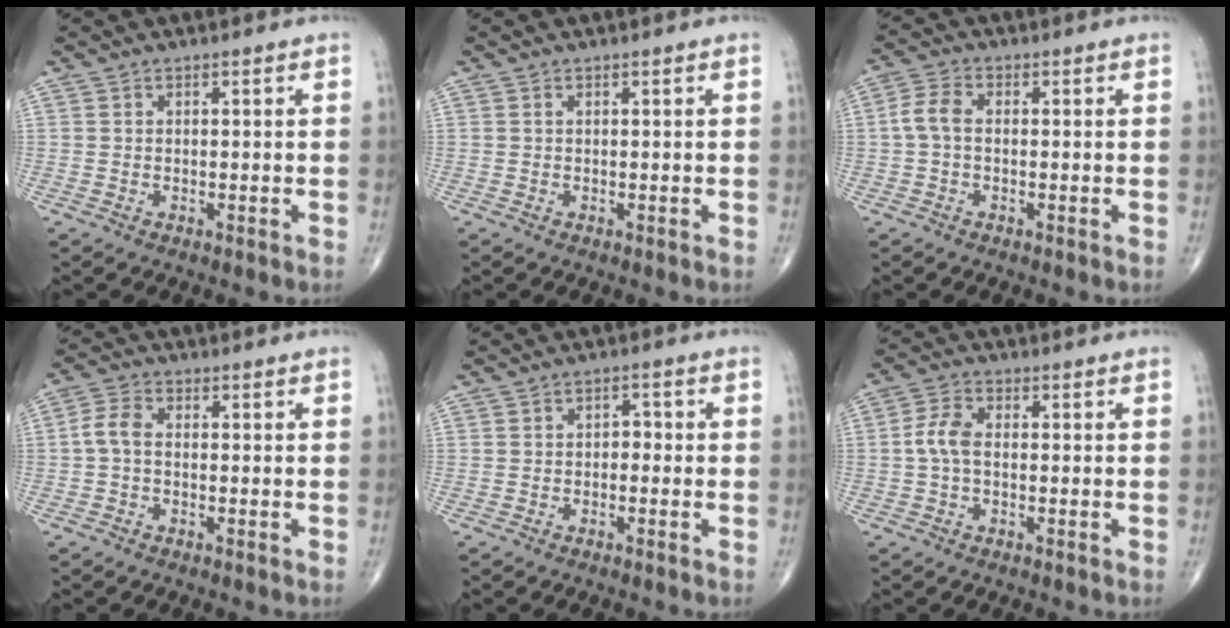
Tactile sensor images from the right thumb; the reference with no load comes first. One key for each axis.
{"total": 0.0}
{"total": 4.3, "fx": -0.2, "fy": 2.6, "fz": 3.3, "tx": -0.069, "ty": 0.012, "tz": -0.012}
{"total": 3.9, "fx": -0.4, "fy": 2.4, "fz": 3.1, "tx": -0.062, "ty": 0.012, "tz": -0.016}
{"total": 2.2, "fx": -0.4, "fy": 1.5, "fz": 1.5, "tx": -0.008, "ty": 0.012, "tz": -0.013}
{"total": 4.7, "fx": -0.3, "fy": 2.7, "fz": 3.8, "tx": -0.085, "ty": 0.013, "tz": -0.012}